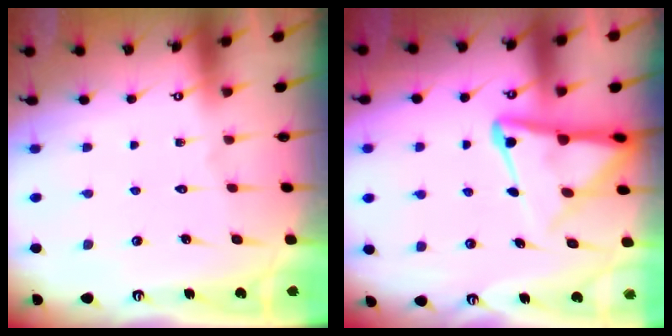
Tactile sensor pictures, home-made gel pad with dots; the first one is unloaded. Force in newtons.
{"total": 10.1, "press": 10.1, "slide": 1.1}